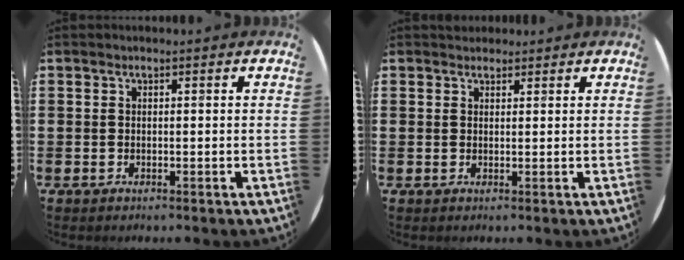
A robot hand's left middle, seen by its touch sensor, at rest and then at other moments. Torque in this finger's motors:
{"motor_torque": [0.62, -0.74, 0.01, 0.01]}